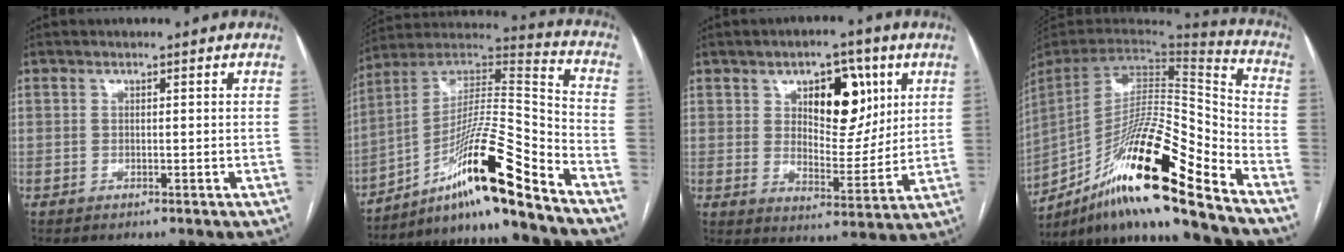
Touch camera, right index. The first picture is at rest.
{"total": 19.3, "force": [-12.7, -0.3, 14.4], "torque": [-0.269, 0.016, -0.220]}
{"total": 11.1, "force": [4.5, 5.4, 8.5], "torque": [-0.120, 0.009, 0.077]}
{"total": 22.9, "force": [-15.2, 1.3, 17.0], "torque": [-0.296, -0.005, -0.275]}